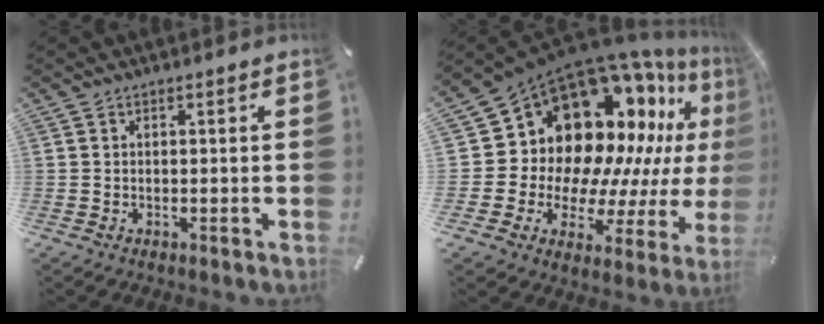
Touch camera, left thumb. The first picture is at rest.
{"total": 20.2, "force": [11.5, 13.6, 9.4], "torque": [-0.130, -0.137, 0.229]}